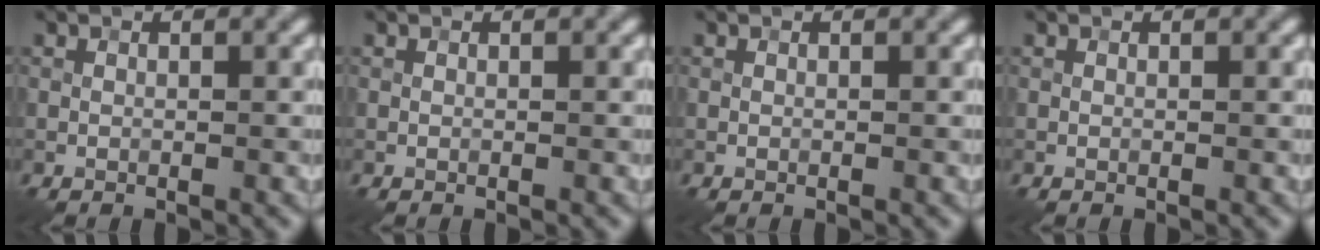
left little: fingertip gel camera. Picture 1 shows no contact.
{"total": 0.0}
{"total": 0.0}
{"total": 0.0}